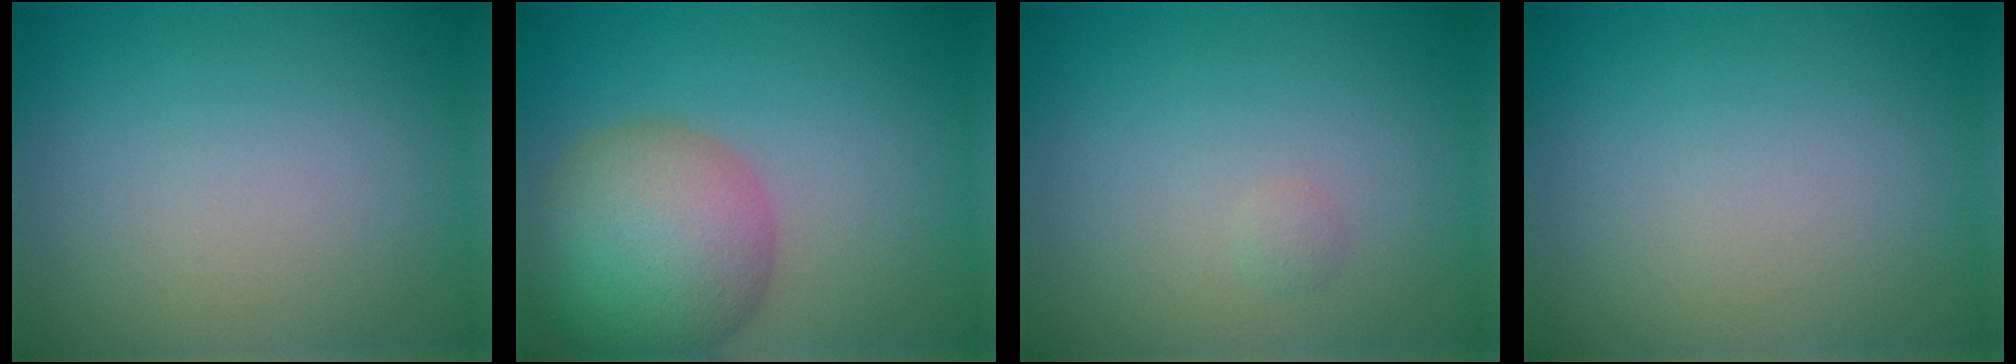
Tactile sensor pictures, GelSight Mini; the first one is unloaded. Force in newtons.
{"total": 8.6, "press": 8.6, "slide": 0.3}
{"total": 0.6, "press": 0.6, "slide": 0.0}
{"total": 0.0}